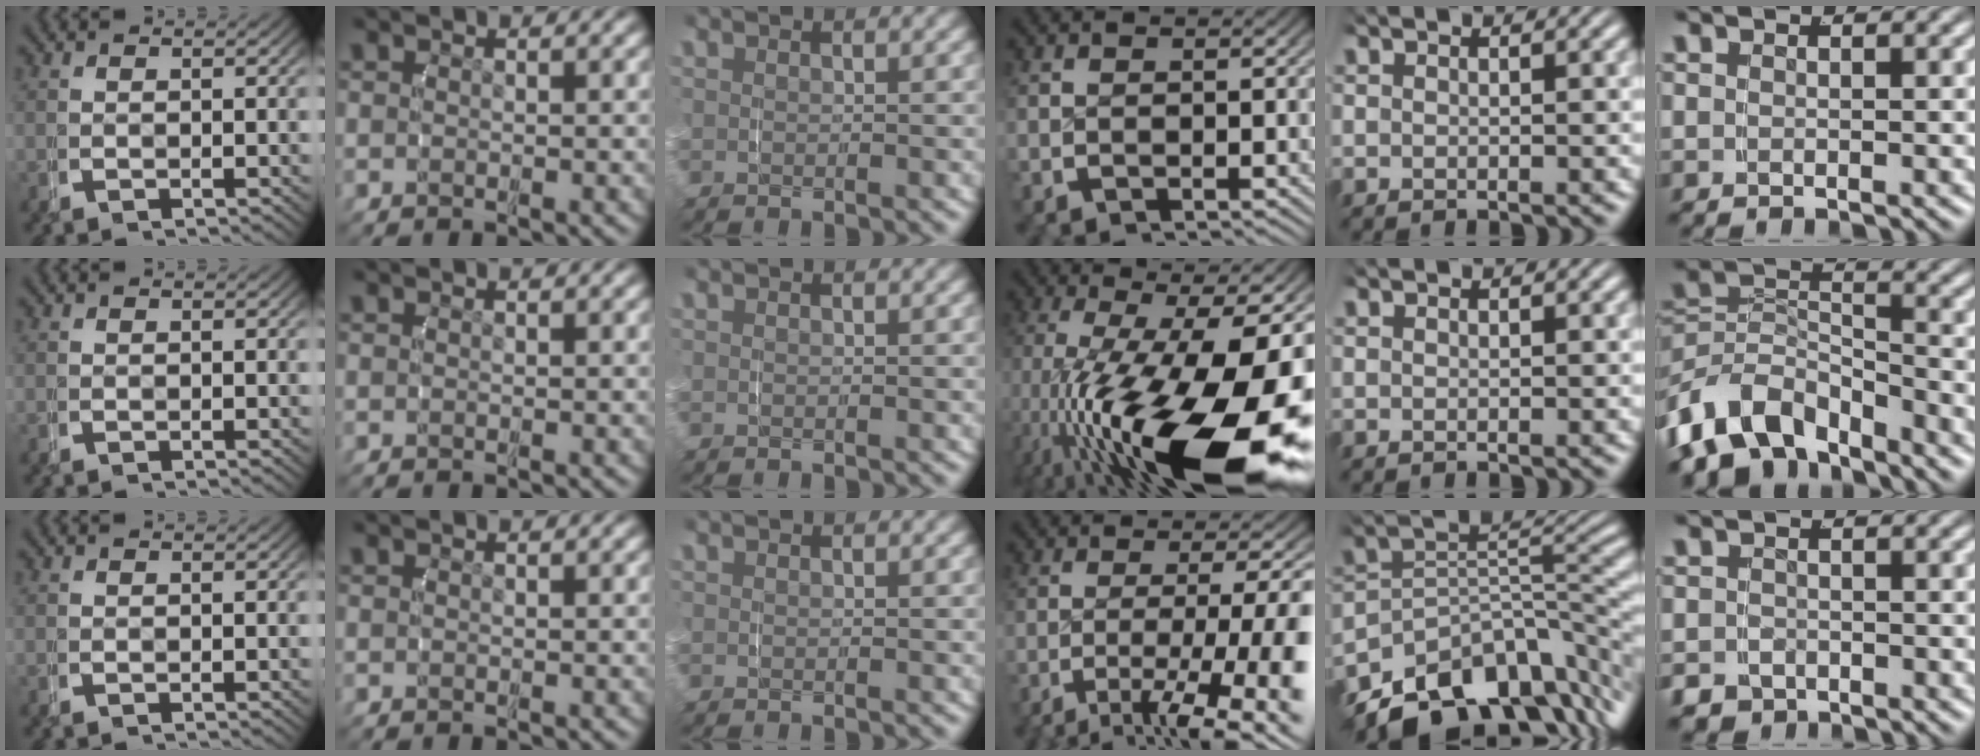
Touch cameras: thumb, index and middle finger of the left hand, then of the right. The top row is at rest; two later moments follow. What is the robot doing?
{"motion": "grasp_and_lifting", "object": "router"}